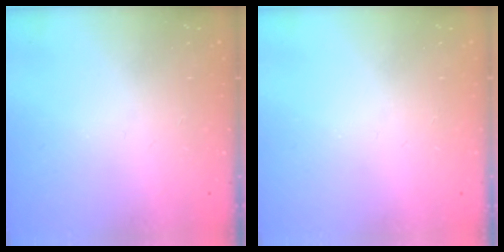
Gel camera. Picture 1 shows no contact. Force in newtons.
{"total": 0.0}